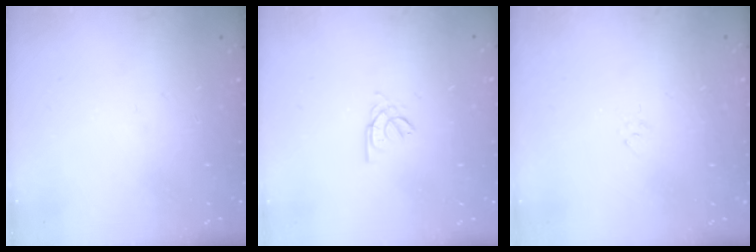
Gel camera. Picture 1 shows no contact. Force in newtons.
{"total": 2.3, "press": 2.3, "slide": 0.5}
{"total": 2.9, "press": 2.9, "slide": 0.6}